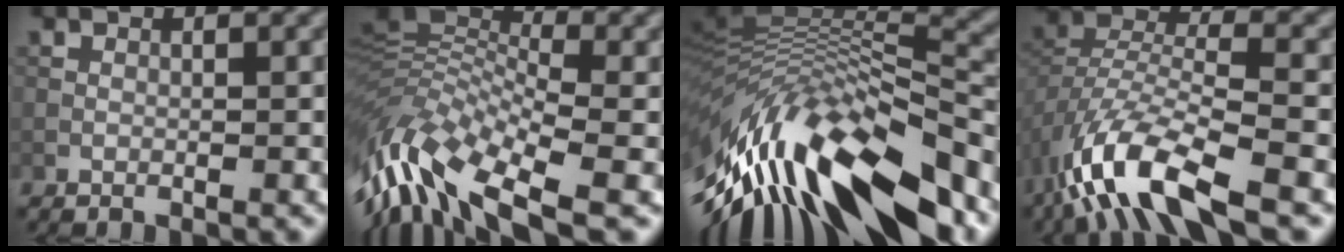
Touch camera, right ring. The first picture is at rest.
{"total": 12.1, "force": [-4.6, 4.8, 10.1], "torque": [-0.213, 0.009, -0.097]}
{"total": 15.3, "force": [-6.2, 5.9, 12.7], "torque": [-0.221, -0.002, -0.101]}
{"total": 10.5, "force": [-6.3, 3.7, 7.6], "torque": [-0.154, -0.006, -0.126]}